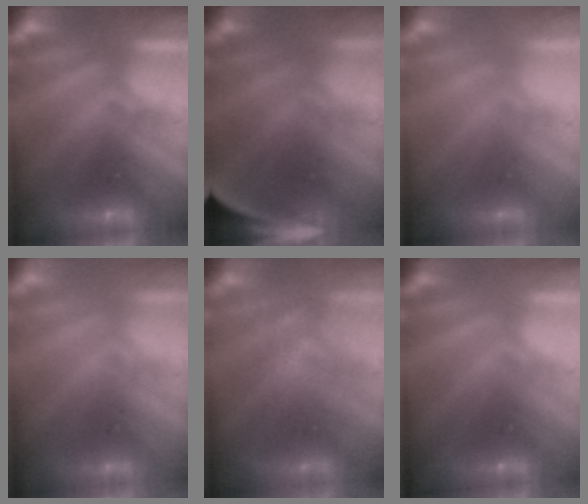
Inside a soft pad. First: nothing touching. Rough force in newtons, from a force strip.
{"total": 7.8}
{"total": 2.7}
{"total": 3.1}
{"total": 4.8}
{"total": 3.3}